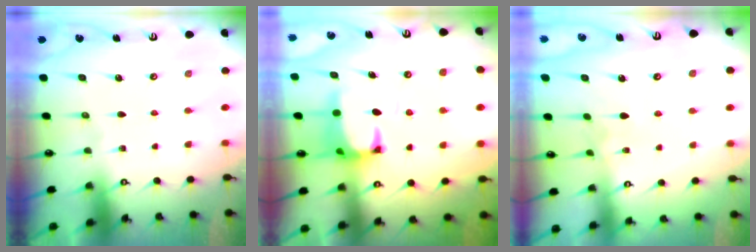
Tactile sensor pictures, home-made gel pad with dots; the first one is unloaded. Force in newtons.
{"total": 1.3, "press": 0.8, "slide": 1.0}
{"total": 3.4, "press": 3.4, "slide": 0.1}